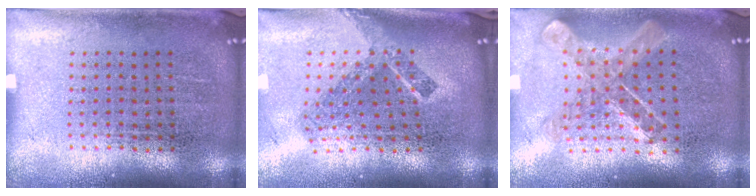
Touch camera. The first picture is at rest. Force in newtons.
{"total": 2.4, "press": 1.6, "slide": 1.8}
{"total": 0.9, "press": 0.9, "slide": 0.1}